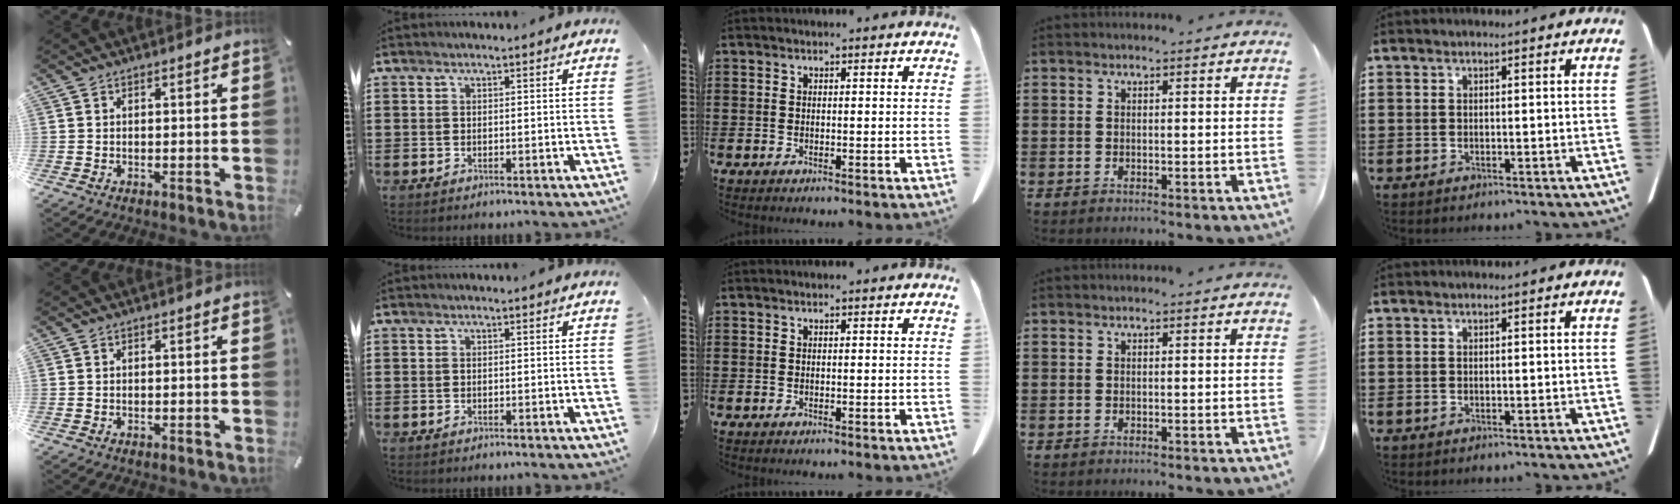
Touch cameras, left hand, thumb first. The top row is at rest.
{}